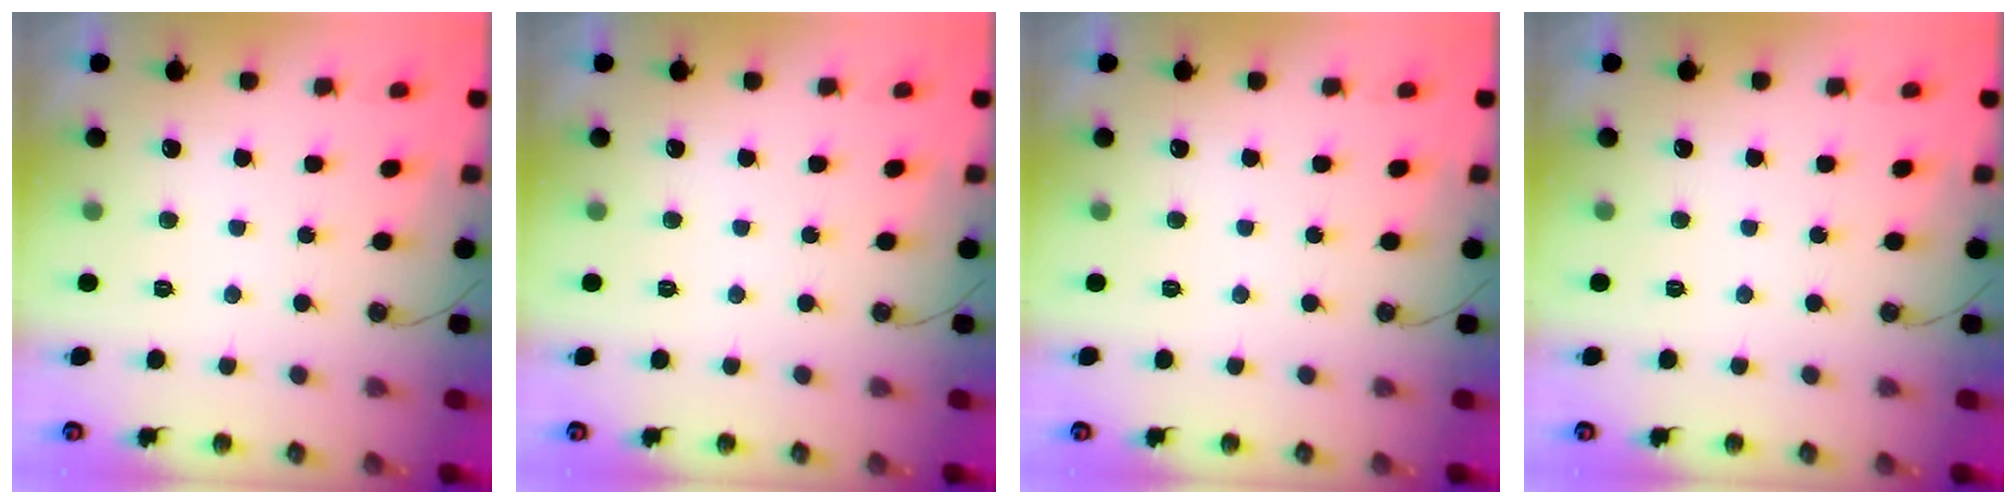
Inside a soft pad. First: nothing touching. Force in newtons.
{"total": 0.0}
{"total": 0.0}
{"total": 0.0}